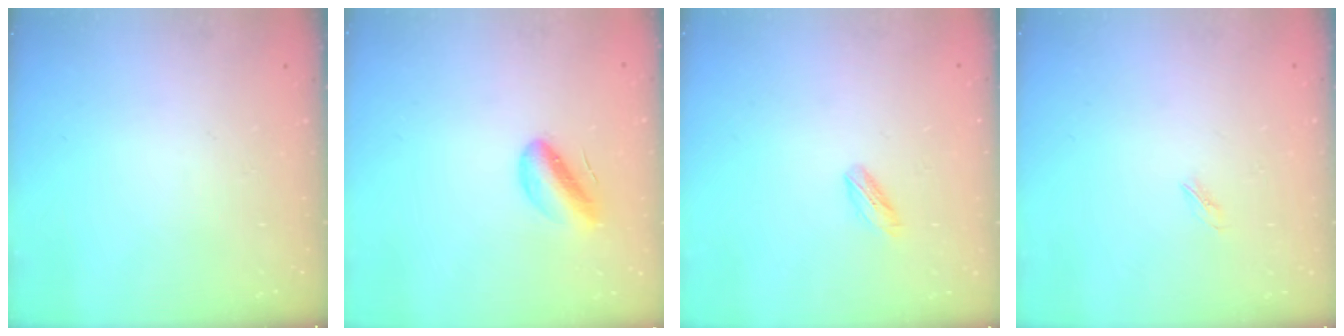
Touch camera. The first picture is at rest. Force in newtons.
{"total": 6.9, "press": 6.4, "slide": 2.4}
{"total": 3.6, "press": 3.4, "slide": 1.0}
{"total": 1.9, "press": 1.8, "slide": 0.5}